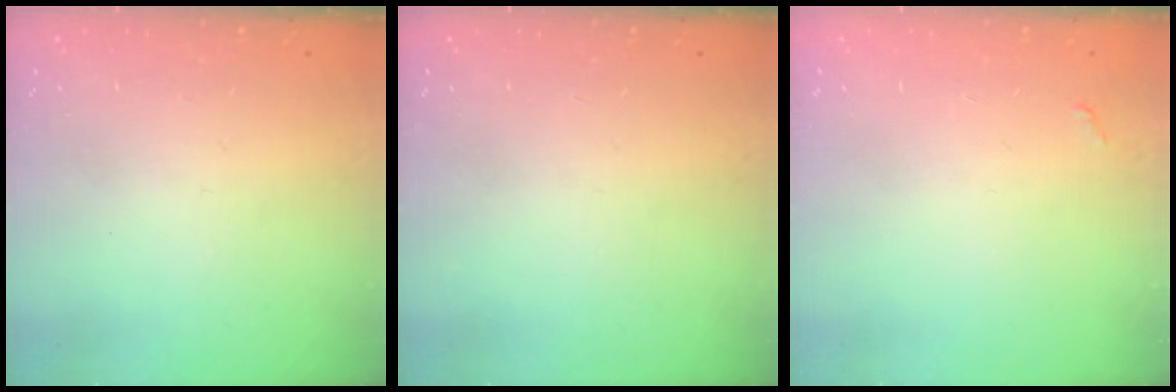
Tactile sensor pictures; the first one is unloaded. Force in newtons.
{"total": 0.0}
{"total": 2.8, "press": 2.8, "slide": 0.4}